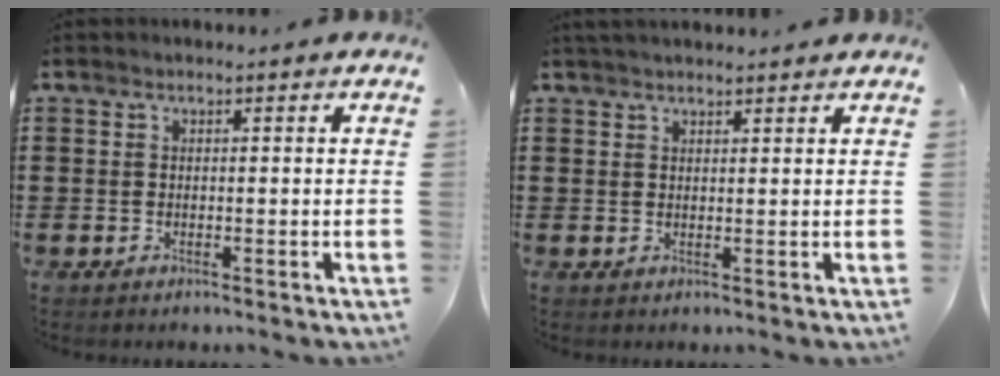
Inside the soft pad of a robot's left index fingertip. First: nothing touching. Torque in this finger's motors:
{"motor_torque": [-0.02, 0.01, 0.42, 0.08]}